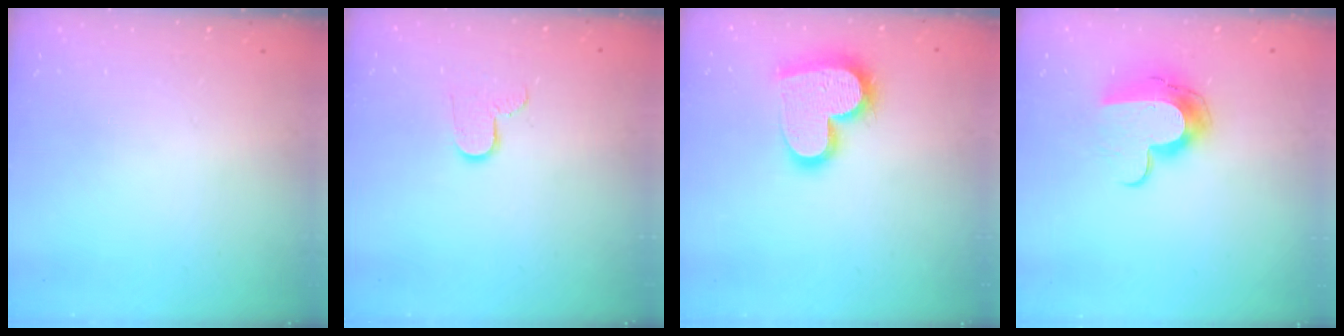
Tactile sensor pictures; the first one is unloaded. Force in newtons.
{"total": 6.4, "press": 6.4, "slide": 0.5}
{"total": 16.7, "press": 16.7, "slide": 1.0}
{"total": 12.2, "press": 12.2, "slide": 0.3}